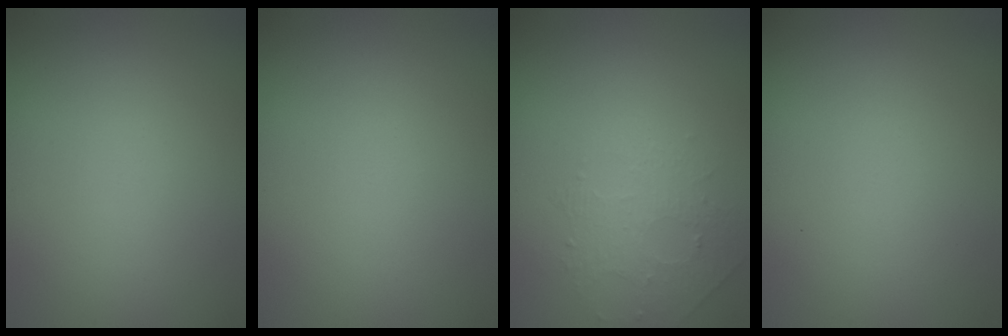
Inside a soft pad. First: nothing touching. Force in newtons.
{"total": 0.0}
{"total": 1.5, "press": 1.0, "slide": 1.1}
{"total": 0.0}